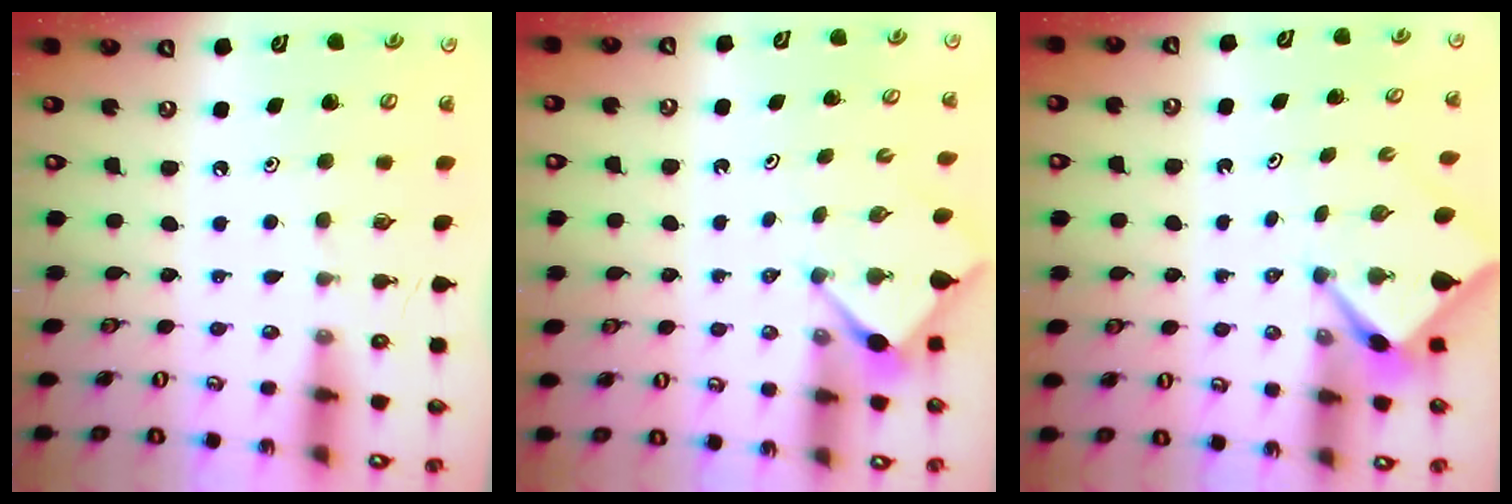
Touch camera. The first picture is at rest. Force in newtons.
{"total": 2.9, "press": 2.9, "slide": 0.3}
{"total": 2.5, "press": 2.5, "slide": 0.3}